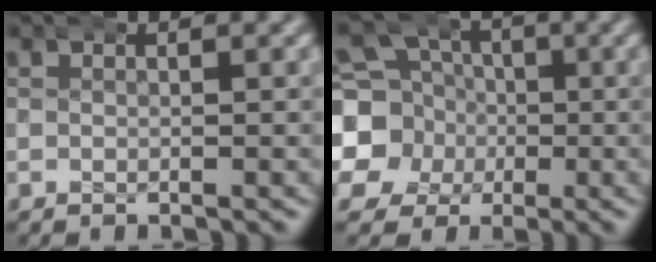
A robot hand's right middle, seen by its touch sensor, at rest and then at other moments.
{"total": 10.4, "force": [-0.9, 10.0, 3.1], "torque": [-0.068, -0.036, -0.017]}